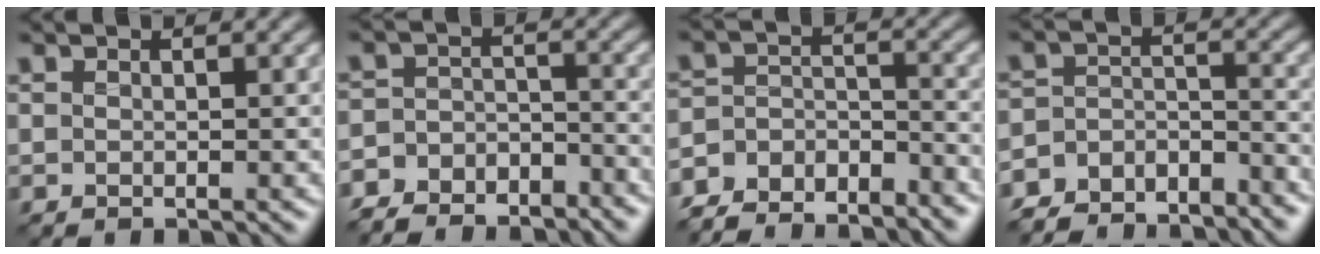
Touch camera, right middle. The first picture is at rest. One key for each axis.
{"total": 7.0, "fx": -6.4, "fy": 2.7, "fz": 1.2, "tx": -0.023, "ty": -0.009, "tz": -0.106}
{"total": 8.1, "fx": -7.3, "fy": 2.8, "fz": 2.1, "tx": -0.044, "ty": -0.005, "tz": -0.125}
{"total": 8.3, "fx": -7.5, "fy": 3.0, "fz": 1.9, "tx": -0.040, "ty": -0.001, "tz": -0.121}